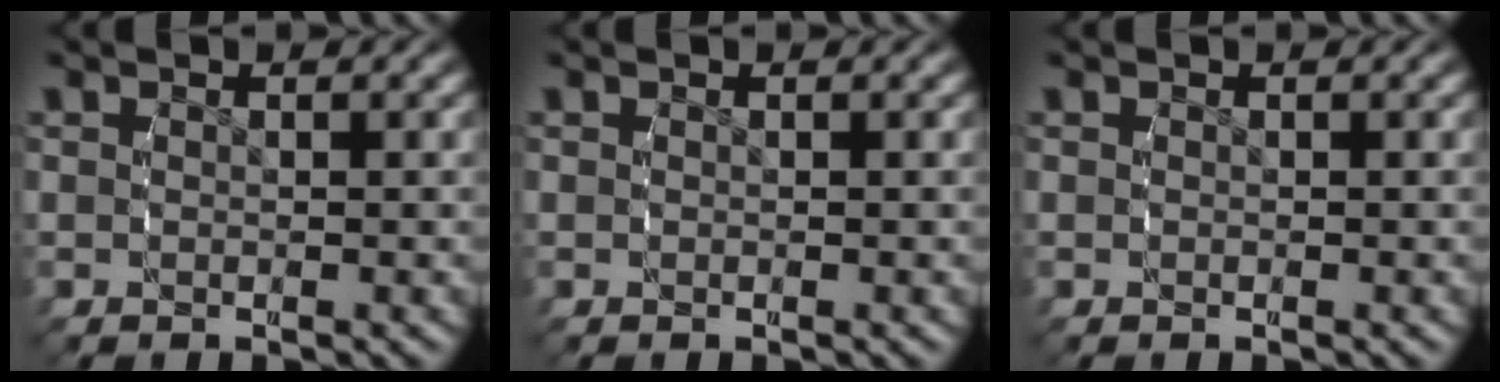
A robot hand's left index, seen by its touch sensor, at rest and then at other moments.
{"total": 0.0}
{"total": 0.0}